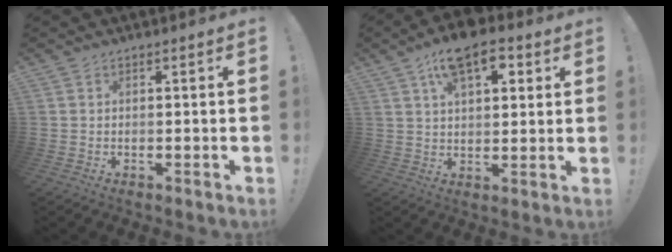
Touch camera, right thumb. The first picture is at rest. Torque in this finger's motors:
{"motor_torque": [1.01, 1.92, 0.16, 0.12, 0.29]}